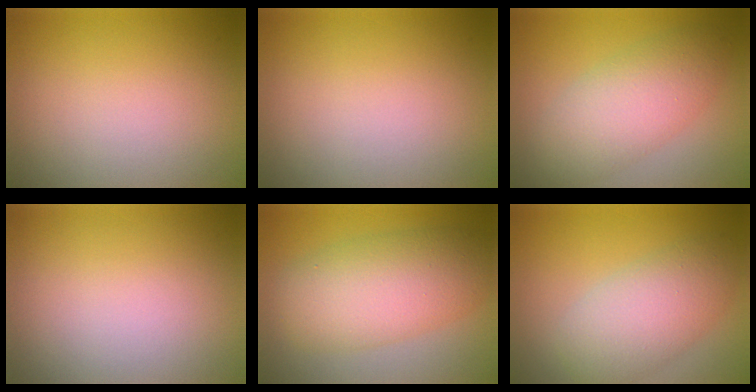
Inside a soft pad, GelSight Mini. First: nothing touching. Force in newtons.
{"total": 0.0}
{"total": 5.3, "press": 5.3, "slide": 0.1}
{"total": 0.0}
{"total": 6.8, "press": 6.8, "slide": 0.3}
{"total": 5.1, "press": 5.1, "slide": 0.1}